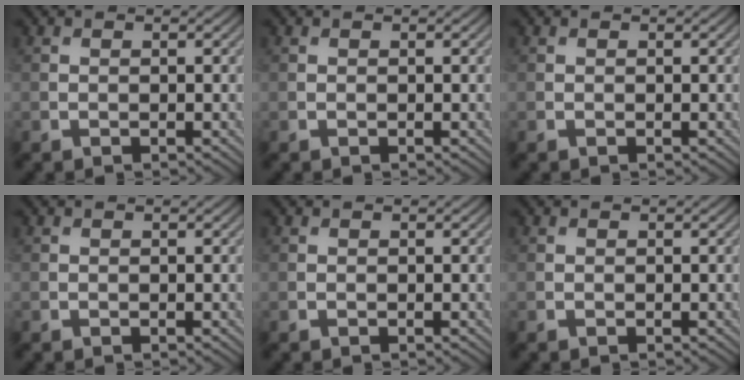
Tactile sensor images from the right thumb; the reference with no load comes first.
{"total": 0.0}
{"total": 0.0}
{"total": 0.0}
{"total": 0.0}
{"total": 0.0}